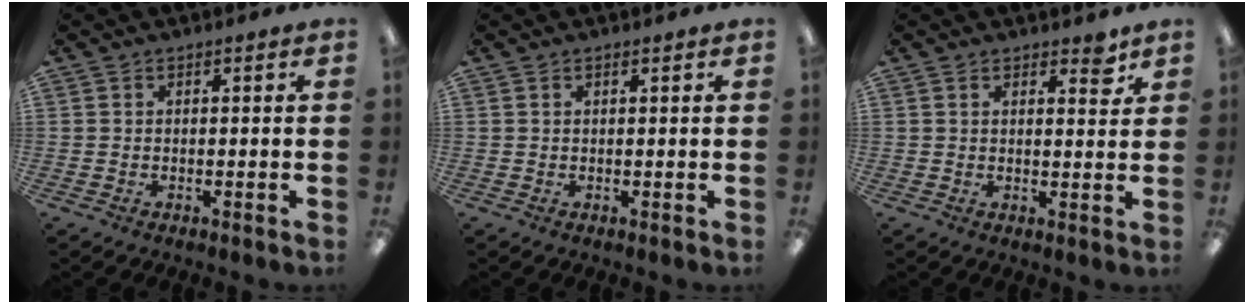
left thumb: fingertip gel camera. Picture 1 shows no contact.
{"total": 1.1, "force": [0.5, 0.1, 1.0], "torque": [-0.020, 0.000, 0.009]}
{"total": 4.3, "force": [3.1, 1.4, 2.7], "torque": [-0.029, -0.017, 0.048]}